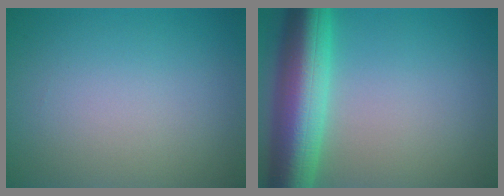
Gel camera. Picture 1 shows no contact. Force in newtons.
{"total": 9.5, "press": 9.5, "slide": 0.1}